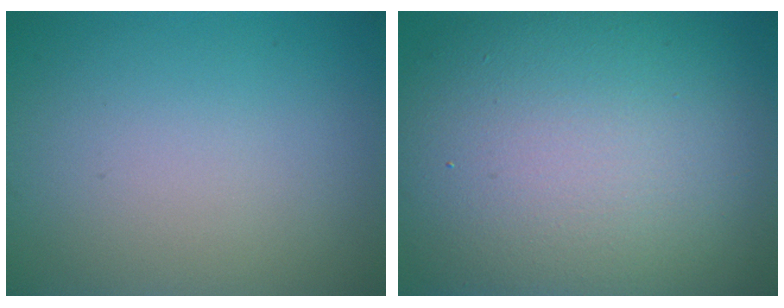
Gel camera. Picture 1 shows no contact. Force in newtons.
{"total": 15.3, "press": 15.3, "slide": 1.1}